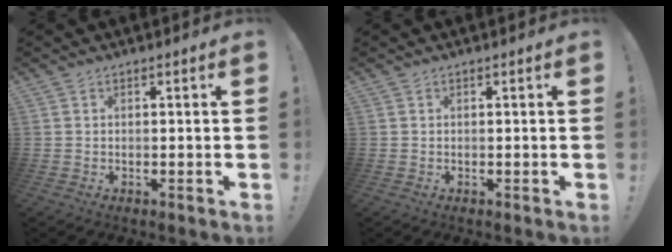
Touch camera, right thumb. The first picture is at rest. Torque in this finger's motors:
{"motor_torque": [0.00, 0.00, -0.03, 0.06, 0.00]}